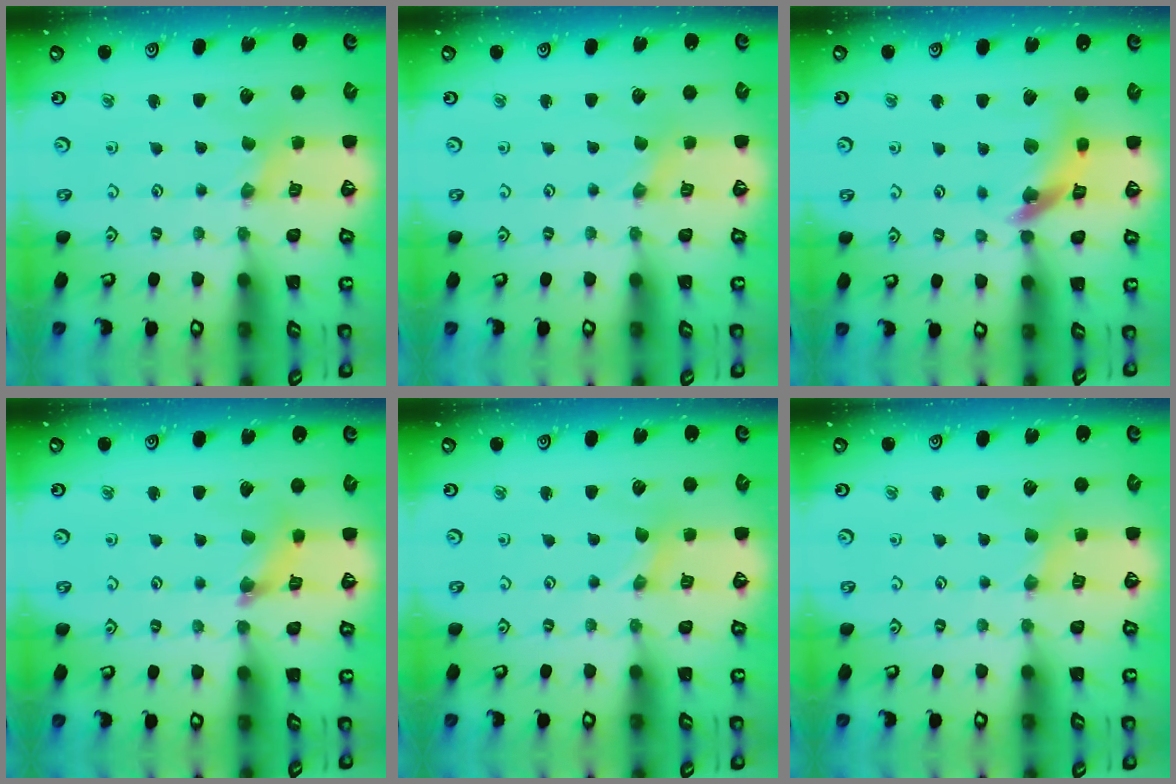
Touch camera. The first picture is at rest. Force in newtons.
{"total": 0.0}
{"total": 12.4, "press": 12.3, "slide": 1.4}
{"total": 3.9, "press": 3.8, "slide": 0.4}
{"total": 0.0}
{"total": 2.9, "press": 2.8, "slide": 0.6}